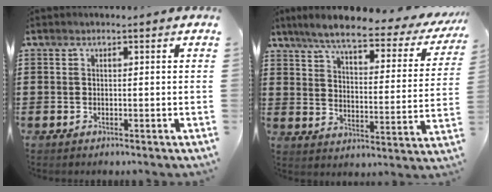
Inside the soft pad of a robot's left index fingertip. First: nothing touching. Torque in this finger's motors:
{"motor_torque": [2.14, 0.00, 0.79, 0.21]}